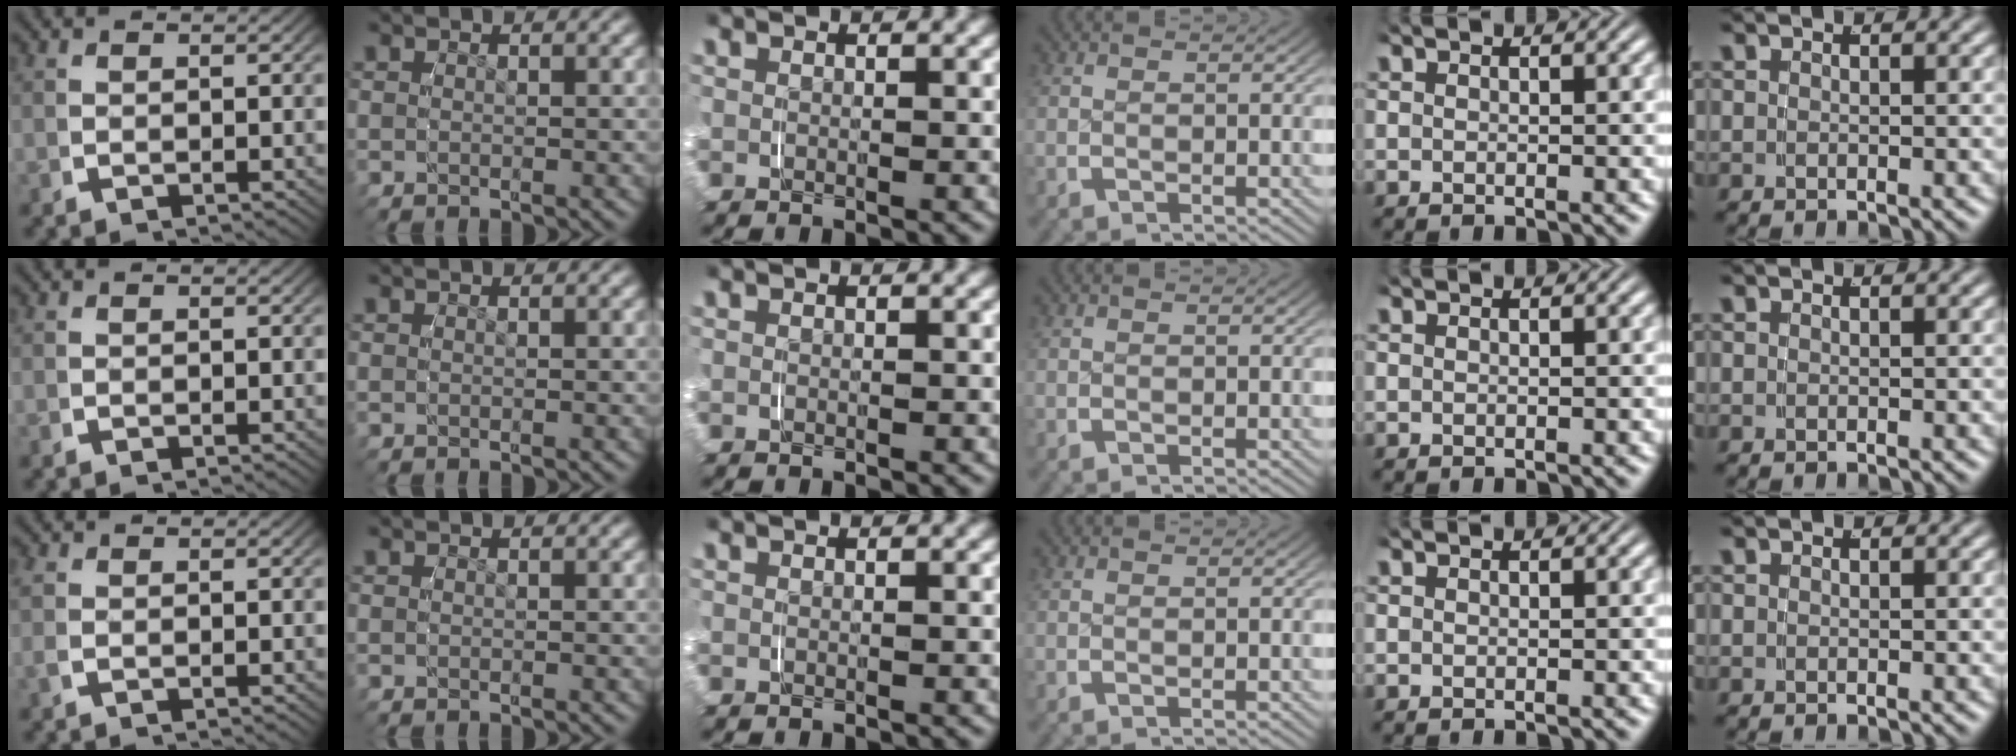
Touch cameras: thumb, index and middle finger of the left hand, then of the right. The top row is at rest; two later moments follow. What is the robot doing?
{"motion": "grasp_and_lifting", "object": "paper"}